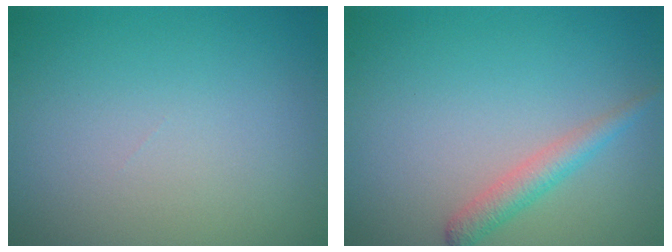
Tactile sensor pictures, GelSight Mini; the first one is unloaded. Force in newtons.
{"total": 2.0, "press": 2.0, "slide": 0.1}